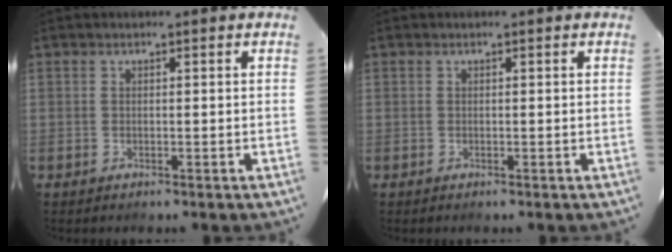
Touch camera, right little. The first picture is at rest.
{"total": 0.0}